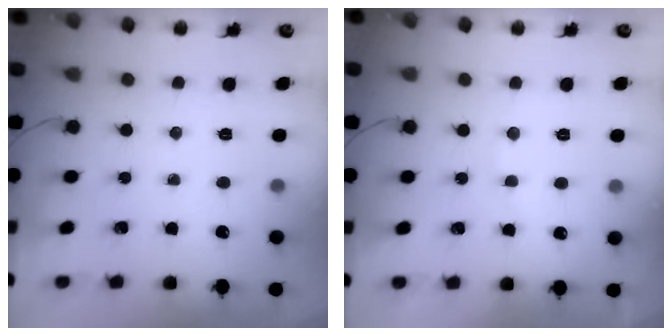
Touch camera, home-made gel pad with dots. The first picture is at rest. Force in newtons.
{"total": 4.7, "press": 4.6, "slide": 1.0}